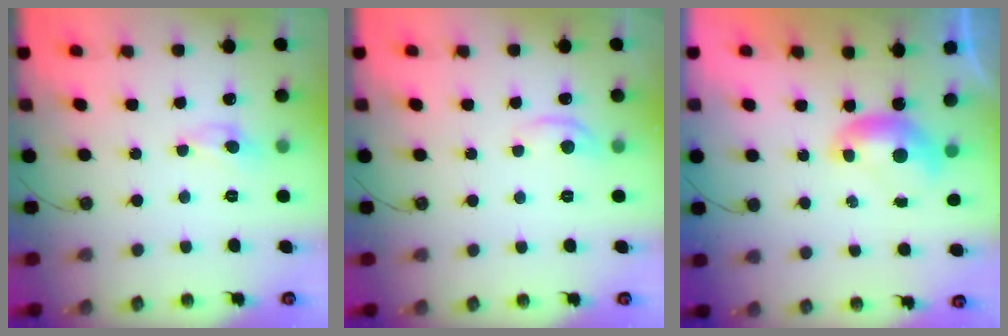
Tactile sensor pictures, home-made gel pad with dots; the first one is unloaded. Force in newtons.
{"total": 2.8, "press": 2.7, "slide": 0.5}
{"total": 0.0}